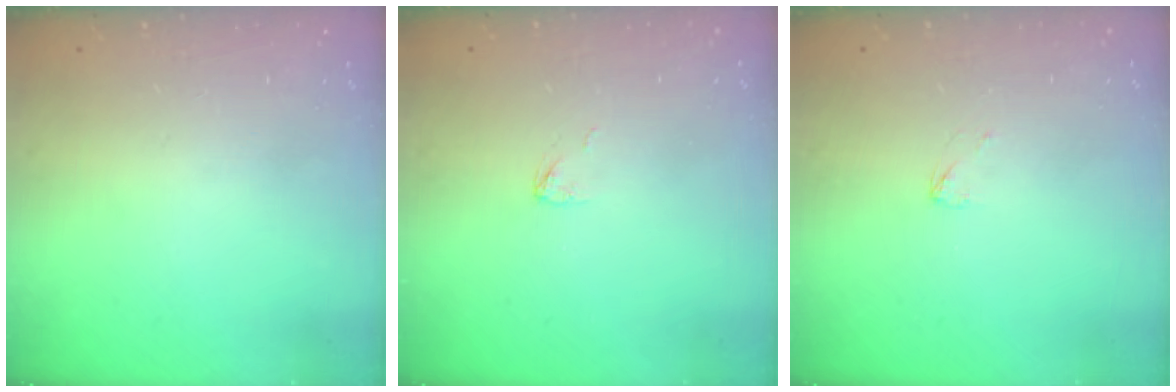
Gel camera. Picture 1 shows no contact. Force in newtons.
{"total": 2.8, "press": 2.7, "slide": 0.2}
{"total": 1.9, "press": 1.9, "slide": 0.1}